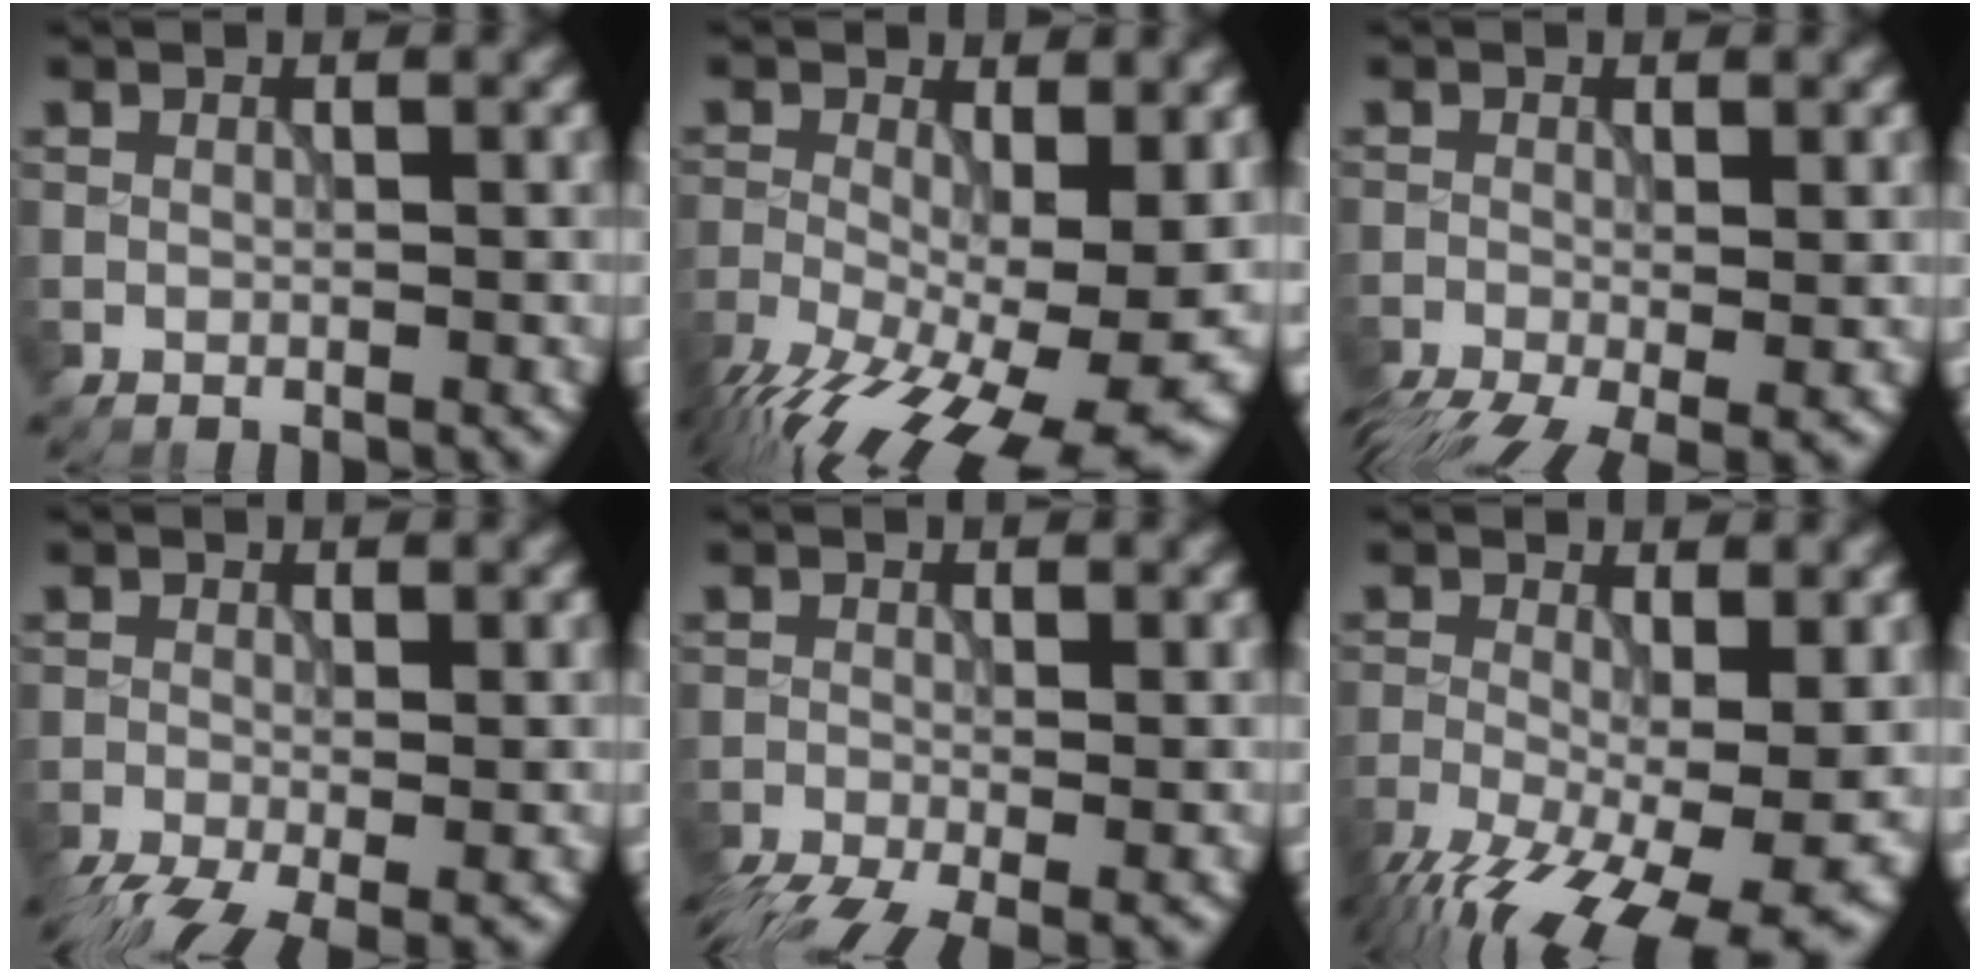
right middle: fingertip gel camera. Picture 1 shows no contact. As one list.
[{"total": 16.8, "force": [-6.3, 7.3, 13.7], "torque": [-0.243, -0.037, -0.079]}, {"total": 6.1, "force": [-3.6, 2.0, 4.5], "torque": [-0.084, -0.027, -0.060]}, {"total": 5.6, "force": [-3.5, 1.7, 4.0], "torque": [-0.074, -0.022, -0.063]}, {"total": 6.3, "force": [-4.4, 1.7, 4.2], "torque": [-0.081, -0.032, -0.082]}, {"total": 14.3, "force": [-6.4, 5.8, 11.4], "torque": [-0.204, -0.036, -0.093]}]